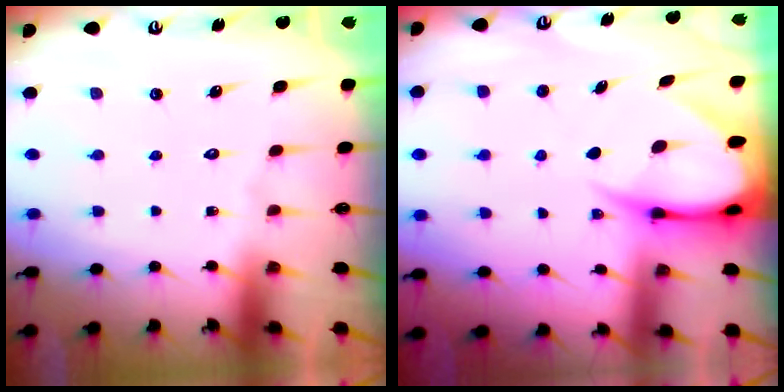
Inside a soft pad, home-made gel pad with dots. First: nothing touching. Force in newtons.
{"total": 8.2, "press": 8.2, "slide": 0.7}